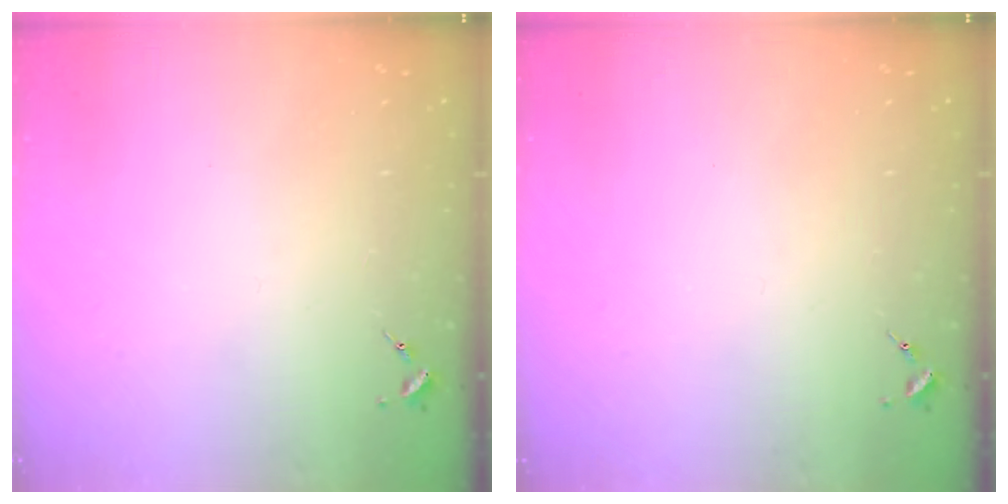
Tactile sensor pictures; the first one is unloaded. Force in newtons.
{"total": 0.0}